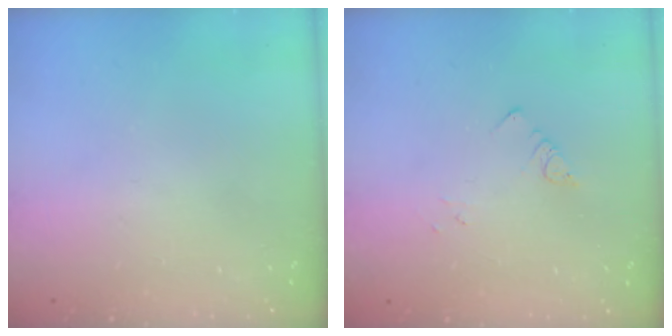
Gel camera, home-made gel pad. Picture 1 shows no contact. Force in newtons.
{"total": 1.9, "press": 1.9, "slide": 0.2}